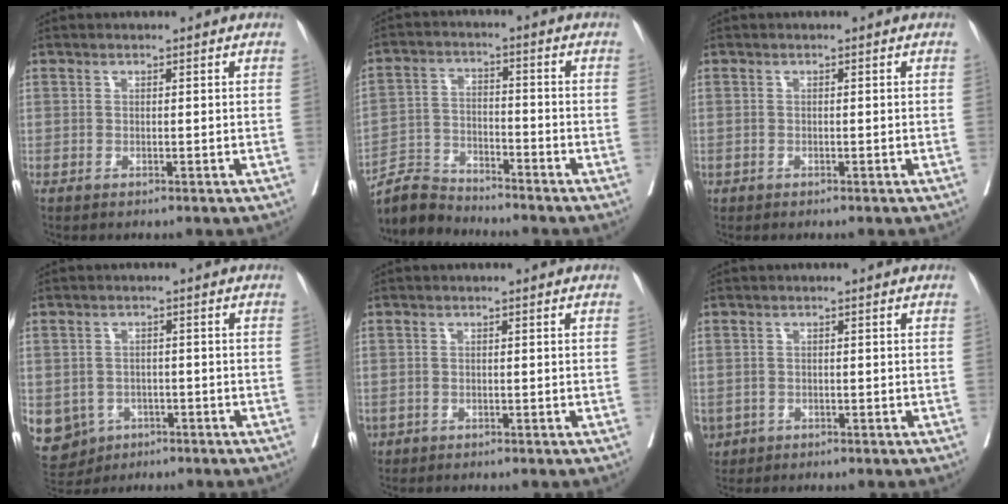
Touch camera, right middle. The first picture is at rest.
{"total": 6.7, "force": [-6.6, 0.8, -0.4], "torque": [-0.002, 0.002, -0.128]}
{"total": 0.0}
{"total": 10.9, "force": [-4.6, 9.4, 3.0], "torque": [-0.093, 0.001, -0.058]}
{"total": 1.4, "force": [-0.8, 1.1, 0.5], "torque": [-0.014, 0.000, -0.010]}
{"total": 3.8, "force": [-2.0, 3.1, 0.9], "torque": [-0.022, 0.000, -0.030]}